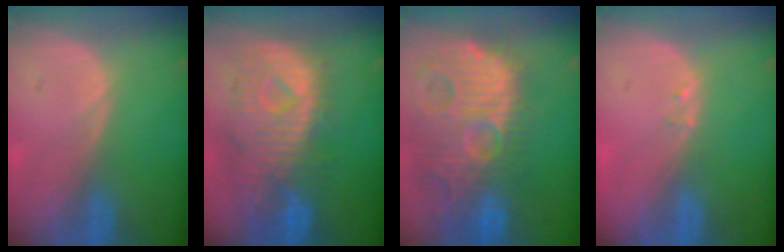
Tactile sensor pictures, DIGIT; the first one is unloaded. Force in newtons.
{"total": 11.4, "press": 9.9, "slide": 5.7}
{"total": 14.8, "press": 12.6, "slide": 7.6}
{"total": 0.6, "press": 0.6, "slide": 0.2}